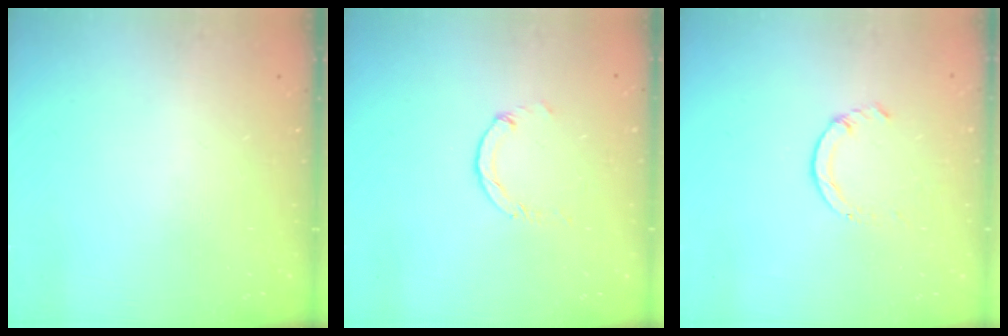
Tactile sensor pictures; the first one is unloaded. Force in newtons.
{"total": 1.1, "press": 1.1, "slide": 0.2}
{"total": 1.4, "press": 1.4, "slide": 0.2}